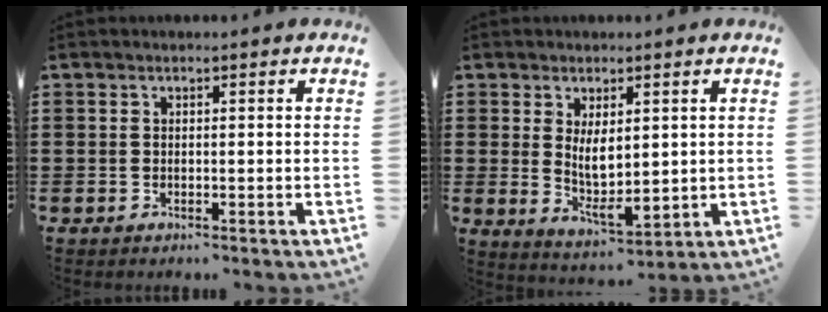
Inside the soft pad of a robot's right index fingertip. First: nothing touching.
{"total": 5.3, "force": [1.0, 2.4, 4.7], "torque": [-0.084, -0.002, 0.018]}